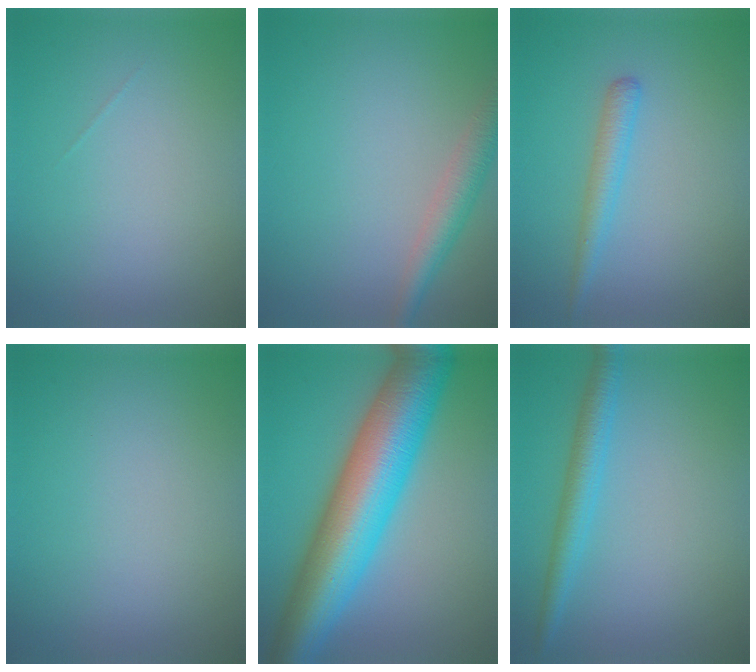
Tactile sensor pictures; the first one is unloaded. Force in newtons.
{"total": 3.5, "press": 3.5, "slide": 0.1}
{"total": 2.0, "press": 2.0, "slide": 0.1}
{"total": 0.0}
{"total": 12.8, "press": 12.8, "slide": 0.1}
{"total": 2.9, "press": 2.9, "slide": 0.1}